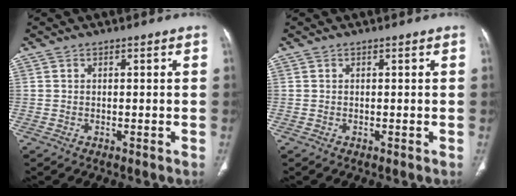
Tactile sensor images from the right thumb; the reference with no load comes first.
{"total": 0.0}